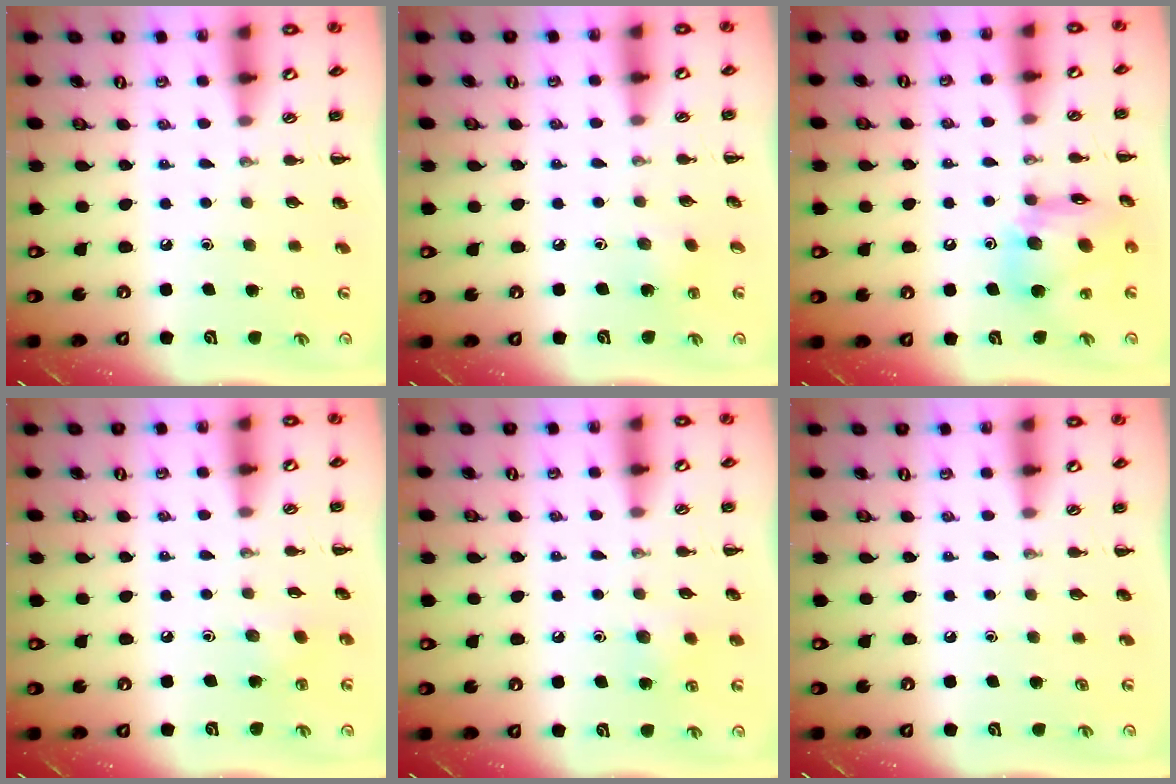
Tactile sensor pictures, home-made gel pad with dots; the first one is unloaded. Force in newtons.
{"total": 5.5, "press": 5.2, "slide": 1.6}
{"total": 14.6, "press": 14.1, "slide": 3.8}
{"total": 3.8, "press": 3.6, "slide": 1.1}
{"total": 6.8, "press": 6.6, "slide": 1.9}
{"total": 0.0}